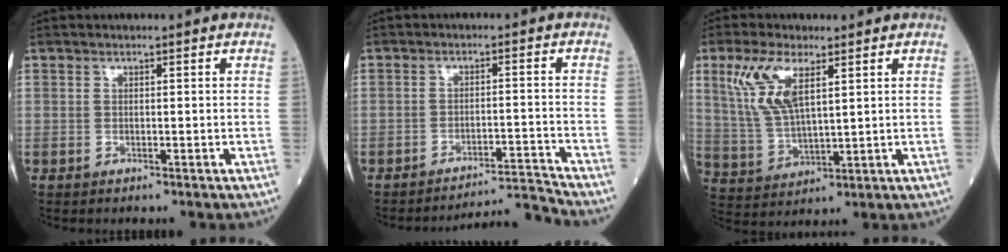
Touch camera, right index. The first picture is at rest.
{"total": 6.7, "force": [-5.8, -3.1, -1.3], "torque": [0.028, 0.010, -0.094]}
{"total": 9.5, "force": [4.4, 3.1, 7.8], "torque": [-0.182, 0.009, 0.097]}